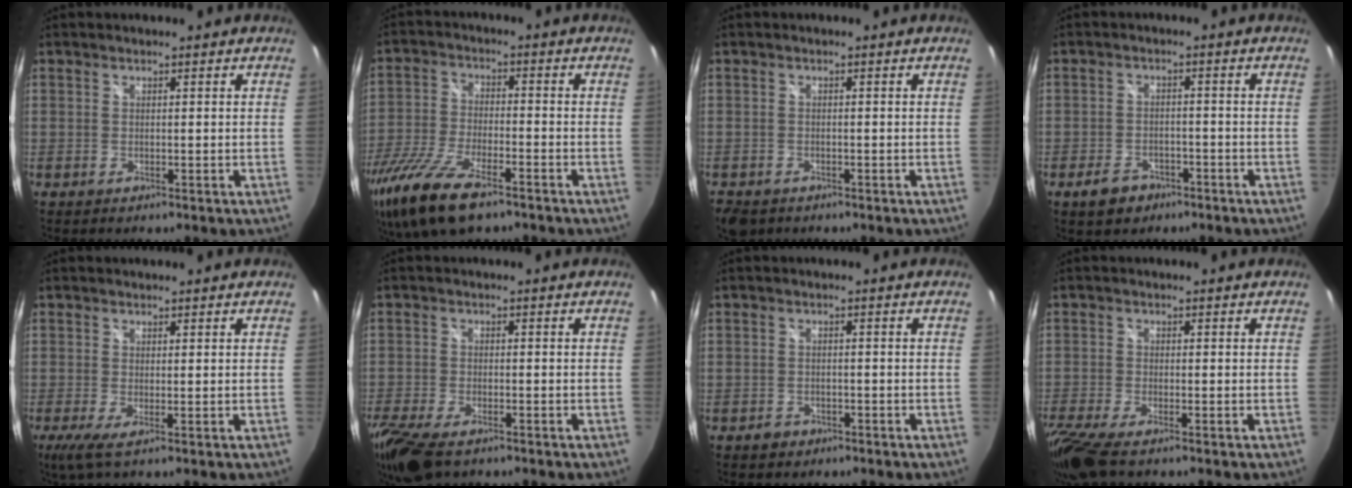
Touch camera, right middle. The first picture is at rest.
{"total": 17.2, "force": [-11.8, 5.6, 11.2], "torque": [-0.248, -0.049, -0.220]}
{"total": 5.6, "force": [-3.7, 3.5, 2.4], "torque": [-0.066, -0.017, -0.061]}
{"total": 5.3, "force": [-3.5, 3.4, 2.1], "torque": [-0.054, 0.009, -0.046]}
{"total": 2.5, "force": [-0.5, 0.1, 2.4], "torque": [-0.048, -0.009, -0.010]}
{"total": 11.6, "force": [-8.1, 4.8, 6.8], "torque": [-0.172, -0.050, -0.151]}
{"total": 2.3, "force": [-1.4, 1.7, 0.5], "torque": [-0.013, 0.003, -0.018]}
{"total": 8.7, "force": [-6.4, 2.1, 5.6], "torque": [-0.138, -0.043, -0.124]}